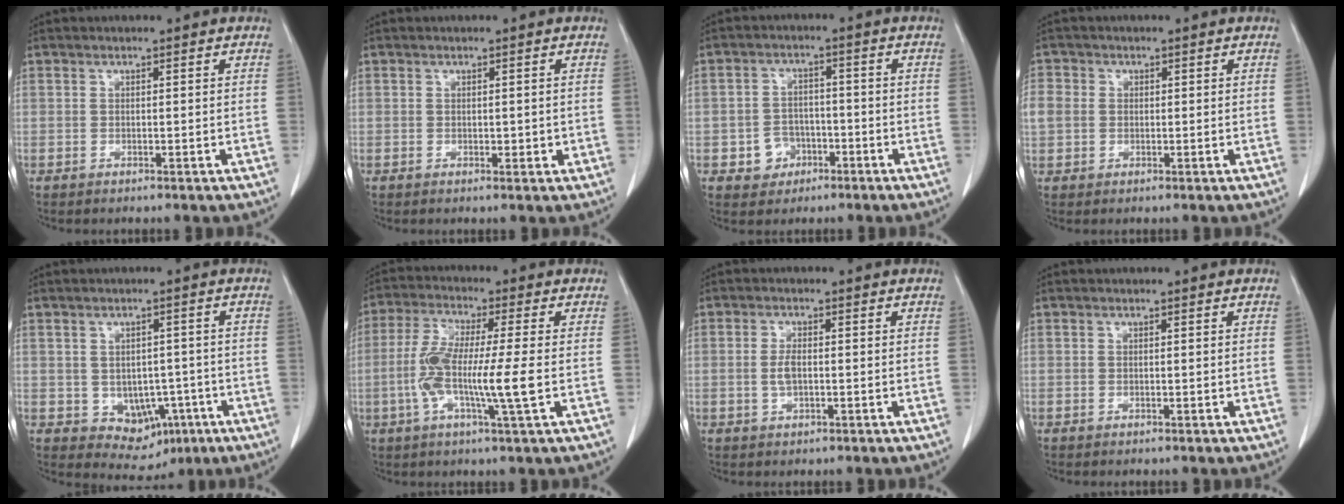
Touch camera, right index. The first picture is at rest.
{"total": 1.5, "force": [0.0, 0.9, 1.2], "torque": [-0.014, -0.002, 0.002]}
{"total": 4.7, "force": [-2.0, 4.1, 1.2], "torque": [-0.014, 0.011, -0.025]}
{"total": 6.3, "force": [0.8, 5.7, 2.6], "torque": [-0.082, 0.019, 0.019]}
{"total": 6.5, "force": [-1.9, 5.0, 3.7], "torque": [-0.041, 0.007, -0.011]}
{"total": 10.7, "force": [-1.6, 0.3, 10.5], "torque": [-0.206, -0.006, -0.040]}
{"total": 2.5, "force": [-0.4, 1.0, 2.2], "torque": [-0.049, 0.001, -0.005]}
{"total": 0.0}